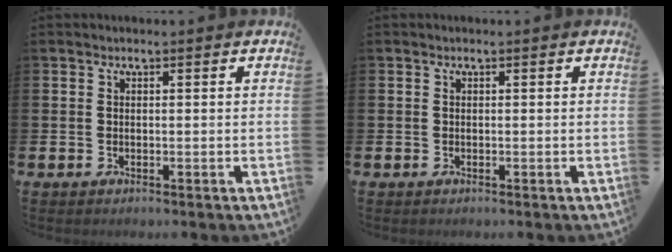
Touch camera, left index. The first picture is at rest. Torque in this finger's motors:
{"motor_torque": [0.00, 0.00, -0.02, 0.00]}